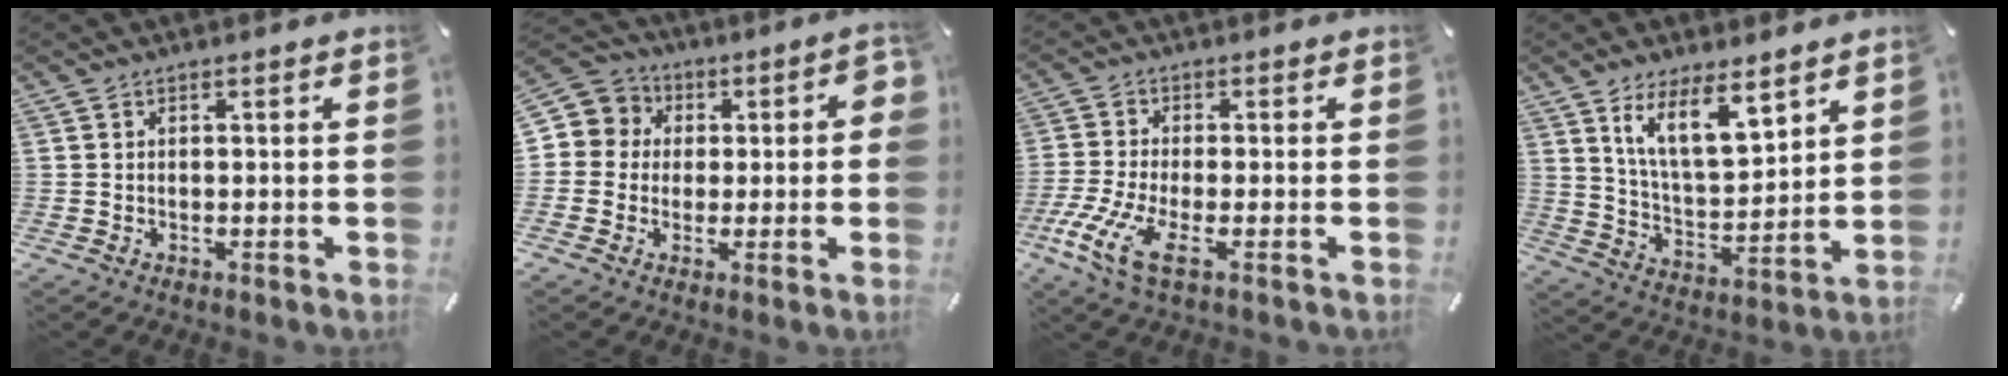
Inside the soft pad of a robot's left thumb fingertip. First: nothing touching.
{"total": 7.0, "force": [-0.3, 6.8, 1.7], "torque": [-0.028, 0.004, -0.009]}
{"total": 9.8, "force": [-3.7, 3.0, 8.6], "torque": [-0.200, -0.018, -0.071]}
{"total": 13.0, "force": [8.8, 5.3, 8.0], "torque": [-0.156, -0.036, 0.162]}